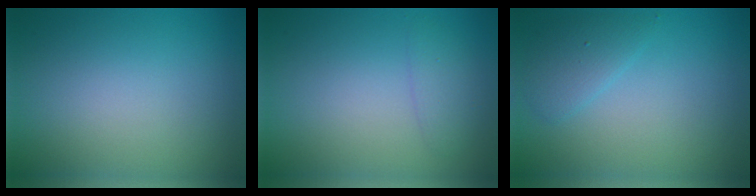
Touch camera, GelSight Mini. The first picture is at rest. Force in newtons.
{"total": 1.4, "press": 1.4, "slide": 0.1}
{"total": 1.9, "press": 1.9, "slide": 0.2}